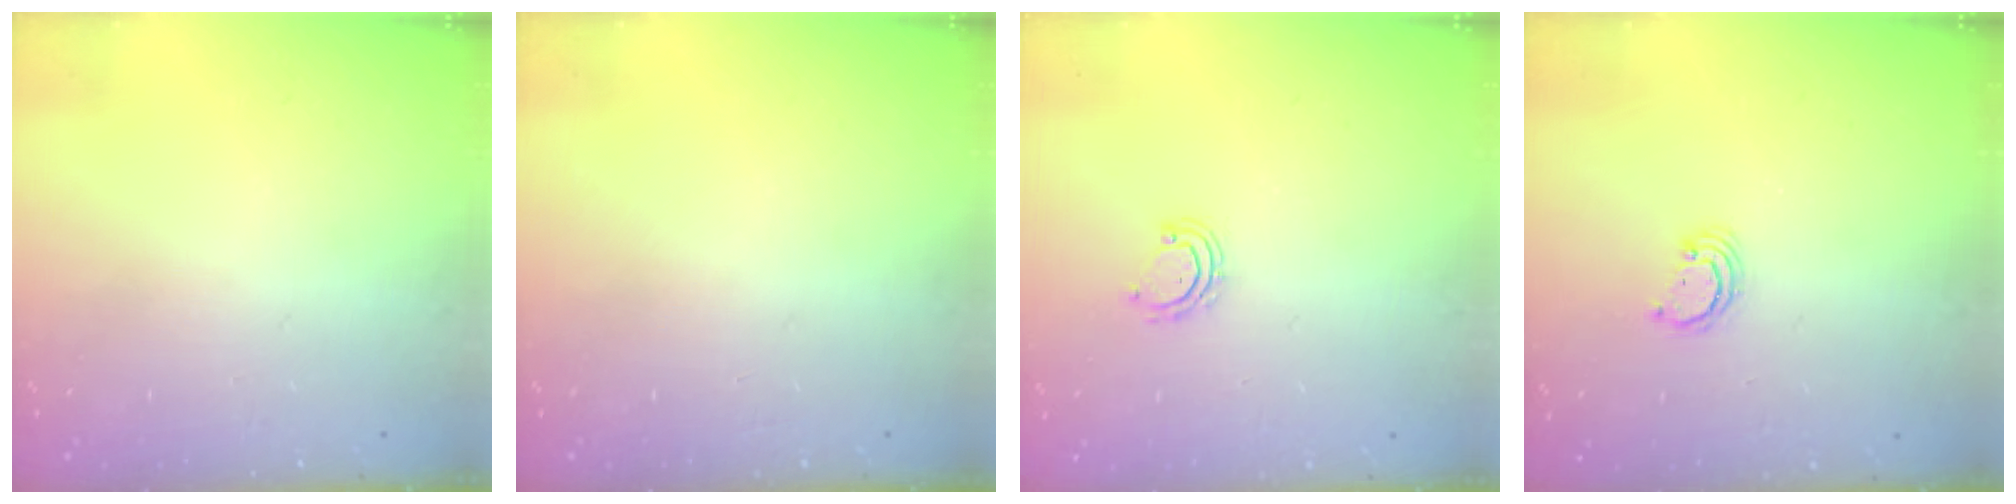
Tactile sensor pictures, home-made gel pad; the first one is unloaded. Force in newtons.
{"total": 0.0}
{"total": 3.2, "press": 3.1, "slide": 0.2}
{"total": 2.6, "press": 2.6, "slide": 0.3}